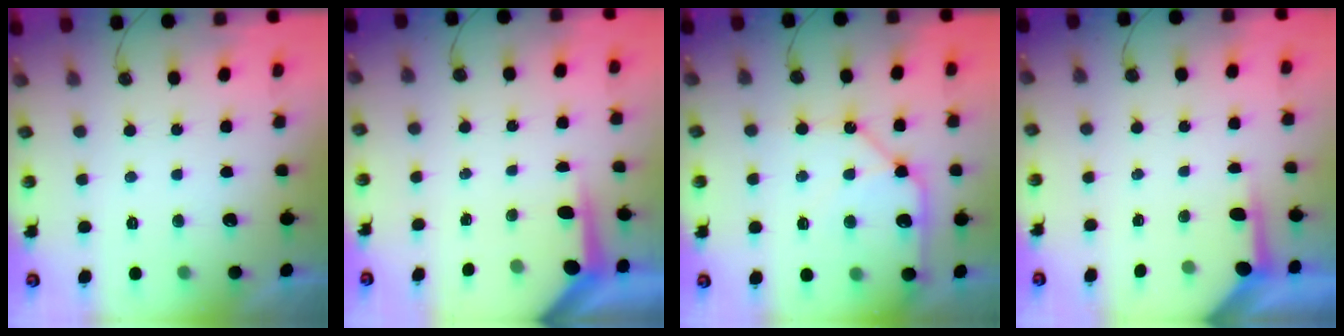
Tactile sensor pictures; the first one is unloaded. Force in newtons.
{"total": 4.0, "press": 4.0, "slide": 0.3}
{"total": 13.3, "press": 13.2, "slide": 1.6}
{"total": 3.6, "press": 3.6, "slide": 0.5}